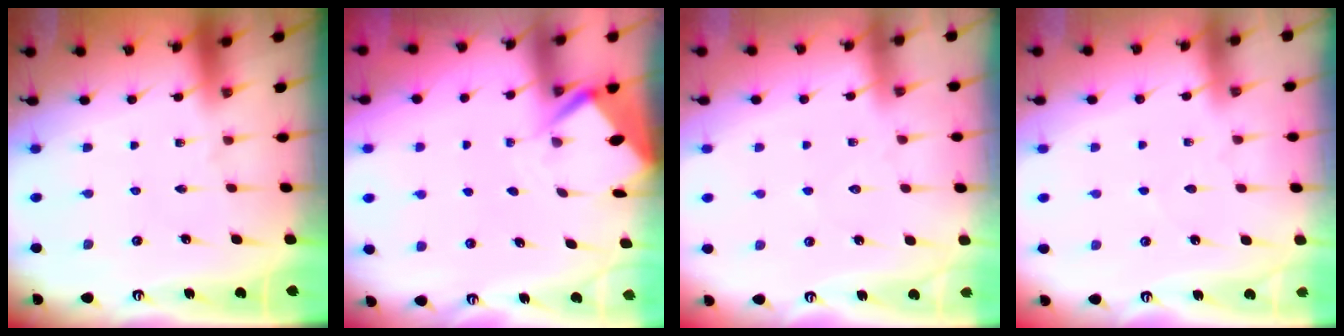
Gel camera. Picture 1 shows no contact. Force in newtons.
{"total": 3.6, "press": 3.6, "slide": 0.4}
{"total": 4.6, "press": 4.5, "slide": 0.6}
{"total": 2.7, "press": 2.6, "slide": 0.3}